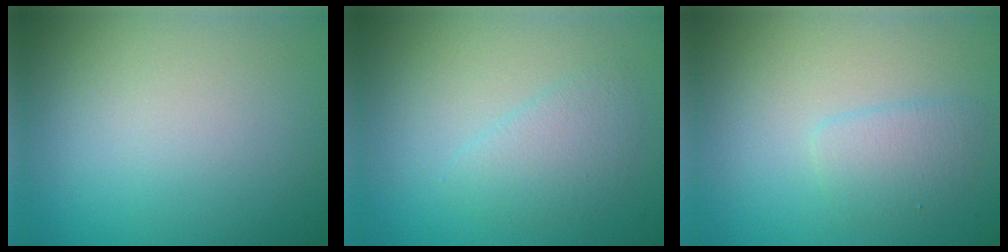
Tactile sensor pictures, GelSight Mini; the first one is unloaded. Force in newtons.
{"total": 2.3, "press": 2.3, "slide": 0.1}
{"total": 1.9, "press": 1.9, "slide": 0.2}